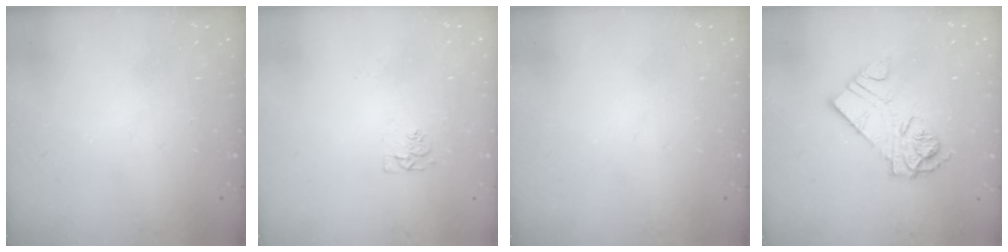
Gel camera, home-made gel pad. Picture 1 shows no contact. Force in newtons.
{"total": 4.3, "press": 4.3, "slide": 0.8}
{"total": 0.0}
{"total": 12.1, "press": 12.1, "slide": 1.0}